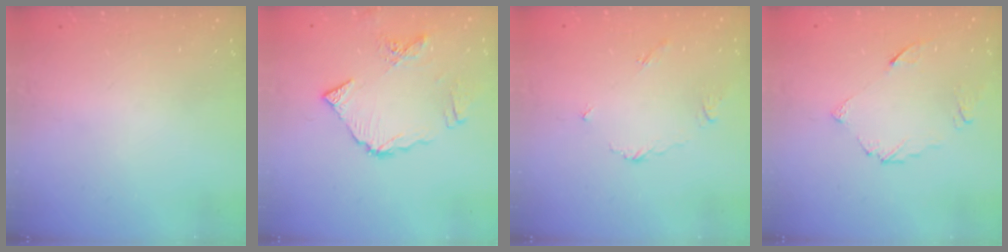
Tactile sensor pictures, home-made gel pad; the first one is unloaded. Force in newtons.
{"total": 11.0, "press": 10.9, "slide": 1.4}
{"total": 4.0, "press": 4.0, "slide": 0.3}
{"total": 5.8, "press": 5.7, "slide": 0.5}